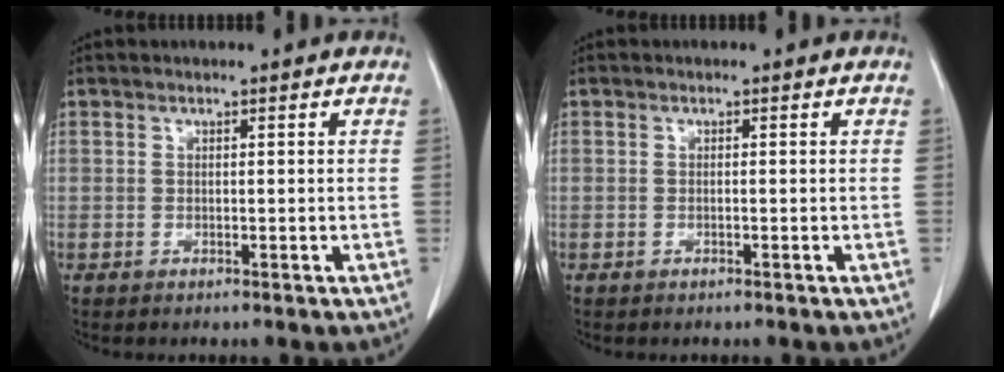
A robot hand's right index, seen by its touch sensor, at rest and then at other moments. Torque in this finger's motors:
{"motor_torque": [0.18, -0.05, 0.07, -0.01]}